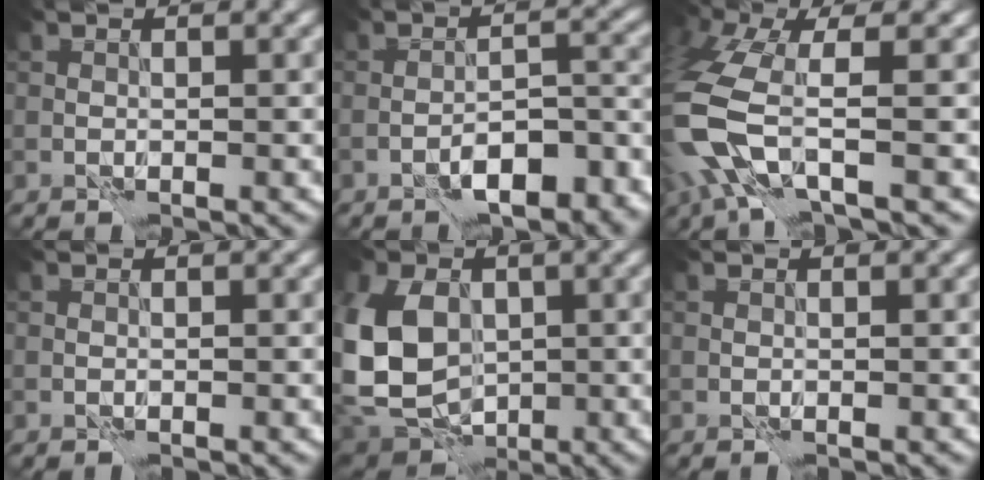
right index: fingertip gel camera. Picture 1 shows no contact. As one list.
[{"total": 7.1, "force": [-4.6, 2.4, 4.8], "torque": [-0.064, 0.008, -0.072]}, {"total": 8.8, "force": [-2.3, 4.1, 7.5], "torque": [-0.197, -0.021, -0.047]}, {"total": 0.0}, {"total": 9.8, "force": [0.9, 7.4, 6.3], "torque": [-0.151, -0.001, 0.009]}, {"total": 0.0}]